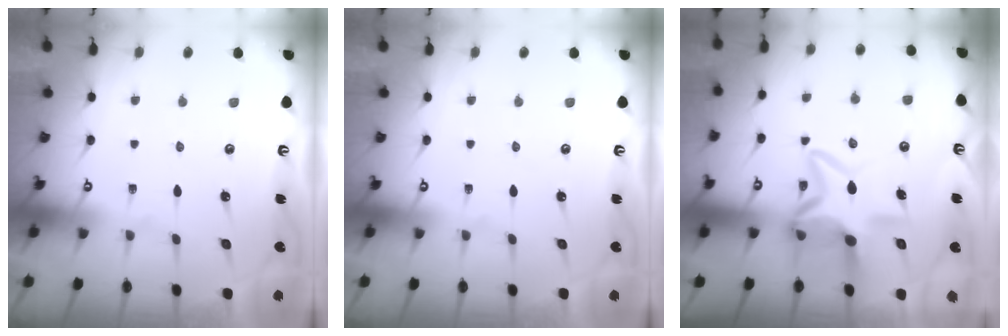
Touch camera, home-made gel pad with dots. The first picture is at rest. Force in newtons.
{"total": 0.0}
{"total": 10.8, "press": 10.8, "slide": 1.3}